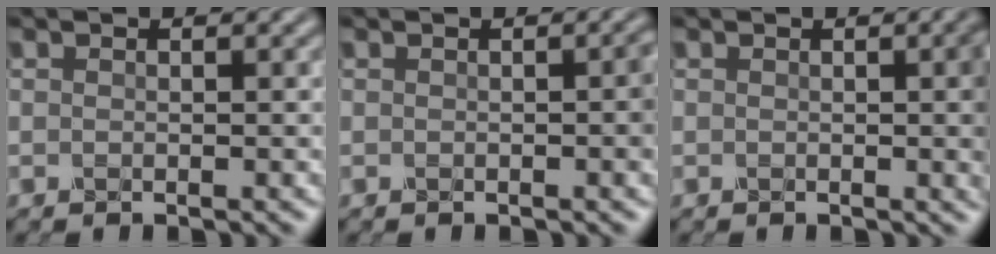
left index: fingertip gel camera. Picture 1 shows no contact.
{"total": 1.5, "force": [-0.1, 0.2, 1.5], "torque": [-0.019, 0.003, -0.001]}
{"total": 4.0, "force": [0.1, 1.2, 3.8], "torque": [-0.032, 0.005, 0.000]}